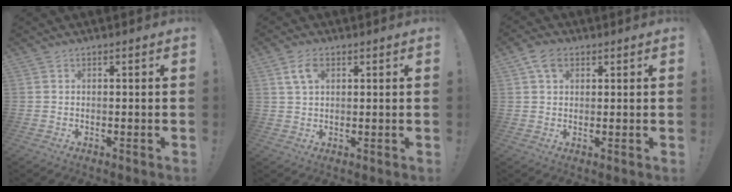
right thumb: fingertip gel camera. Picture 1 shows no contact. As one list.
[{"total": 5.2, "force": [2.2, 3.0, 3.6], "torque": [-0.060, 0.000, 0.039]}, {"total": 5.4, "force": [2.3, 3.8, 3.1], "torque": [-0.054, 0.001, 0.046]}]